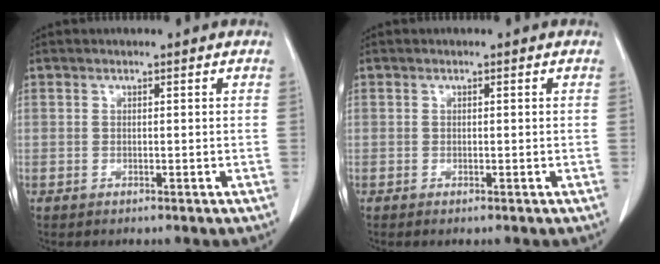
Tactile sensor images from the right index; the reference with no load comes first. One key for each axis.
{"total": 0.8, "fx": -0.2, "fy": 0.3, "fz": 0.7, "tx": -0.020, "ty": -0.001, "tz": -0.002}